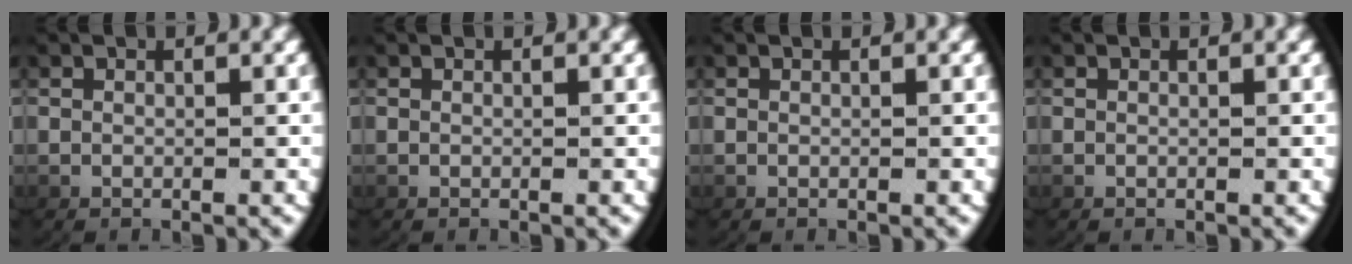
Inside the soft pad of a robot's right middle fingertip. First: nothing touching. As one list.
[{"total": 0.0}, {"total": 0.0}, {"total": 0.0}]